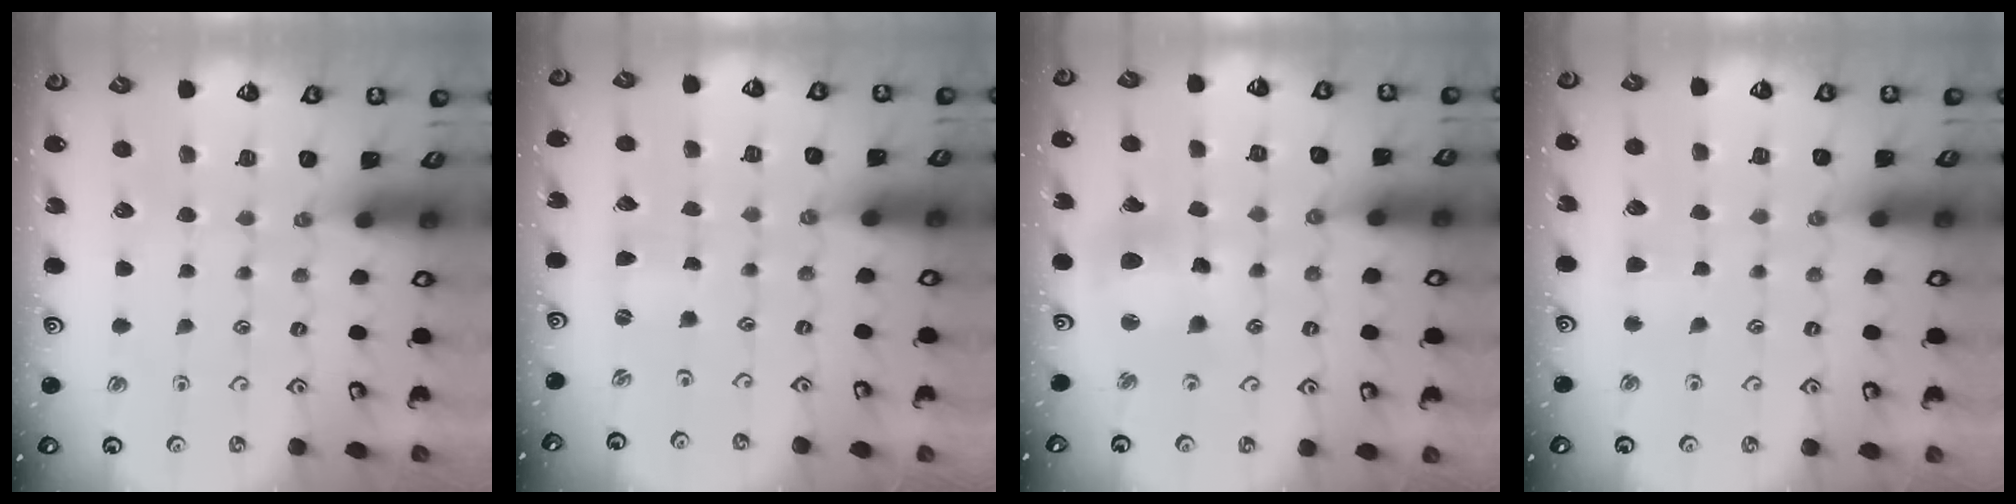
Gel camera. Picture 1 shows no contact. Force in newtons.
{"total": 0.0}
{"total": 11.5, "press": 11.2, "slide": 2.3}
{"total": 2.7, "press": 2.7, "slide": 0.4}